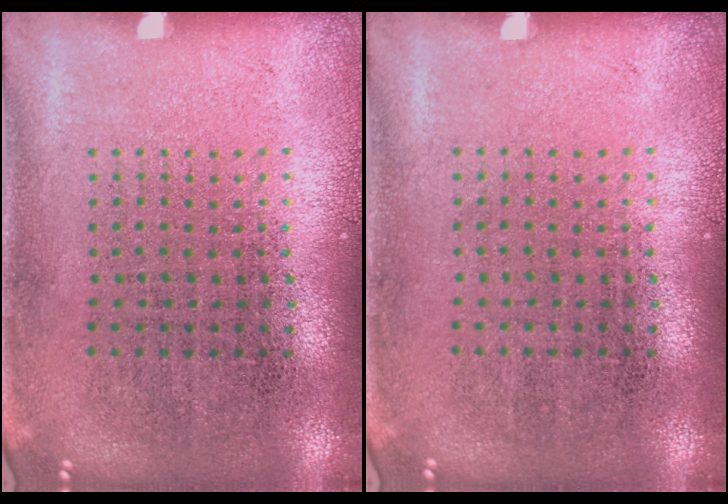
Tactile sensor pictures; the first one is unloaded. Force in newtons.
{"total": 0.0}